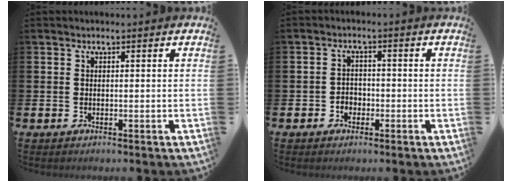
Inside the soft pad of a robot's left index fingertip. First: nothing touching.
{"total": 2.2, "force": [-1.1, 1.8, 0.5], "torque": [-0.009, 0.003, -0.027]}